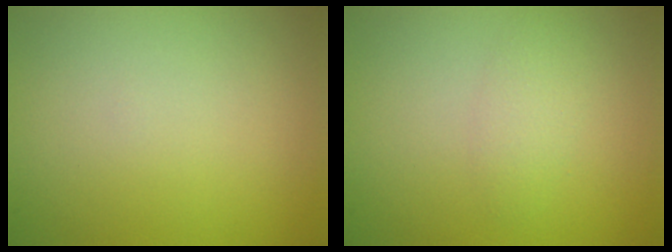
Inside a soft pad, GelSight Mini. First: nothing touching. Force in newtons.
{"total": 1.7, "press": 1.7, "slide": 0.1}